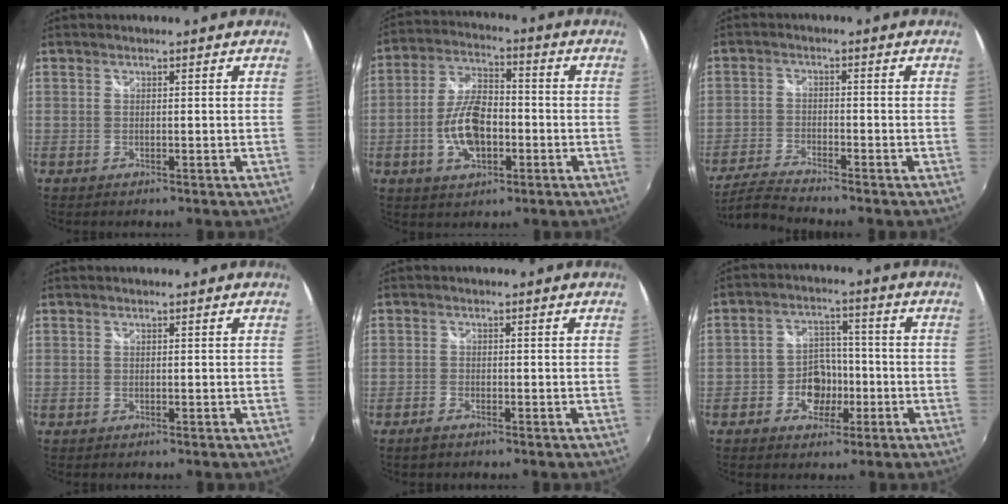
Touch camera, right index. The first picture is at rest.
{"total": 10.8, "force": [-2.9, 5.7, 8.6], "torque": [-0.175, 0.010, -0.049]}
{"total": 6.2, "force": [-5.8, 0.1, 2.3], "torque": [-0.067, -0.016, -0.114]}
{"total": 0.0}
{"total": 1.7, "force": [-1.4, 0.6, 0.8], "torque": [-0.022, -0.004, -0.030]}
{"total": 6.9, "force": [-2.8, 5.3, 3.4], "torque": [-0.069, 0.014, -0.041]}